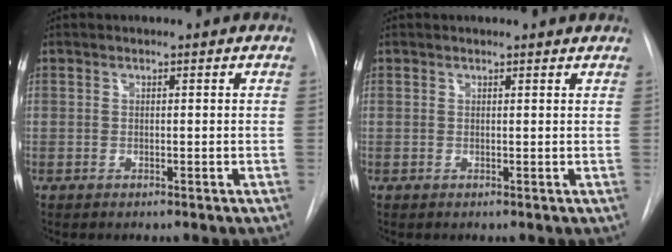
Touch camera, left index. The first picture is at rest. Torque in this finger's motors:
{"motor_torque": [0.25, -0.35, -0.26, 0.00]}